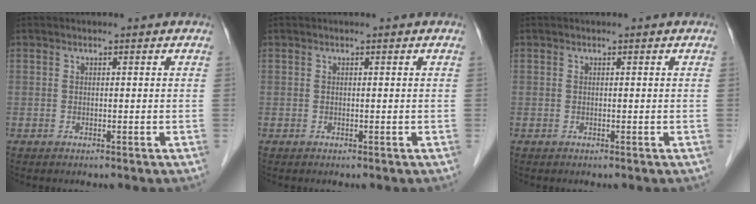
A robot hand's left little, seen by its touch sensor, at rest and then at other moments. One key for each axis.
{"total": 0.0}
{"total": 0.0}